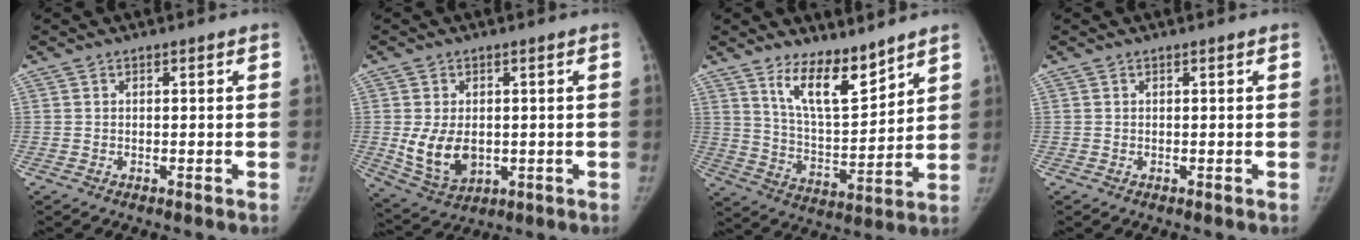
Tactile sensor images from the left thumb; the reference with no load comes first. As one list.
[{"total": 8.8, "force": [-0.4, 6.0, 6.4], "torque": [-0.105, -0.013, 0.011]}, {"total": 11.2, "force": [8.3, 3.5, 6.6], "torque": [-0.093, -0.074, 0.161]}, {"total": 0.0}]